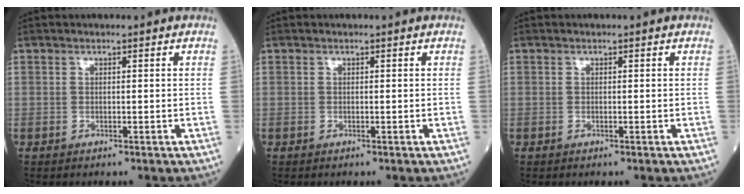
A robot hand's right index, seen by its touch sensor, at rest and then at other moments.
{"total": 0.0}
{"total": 0.0}